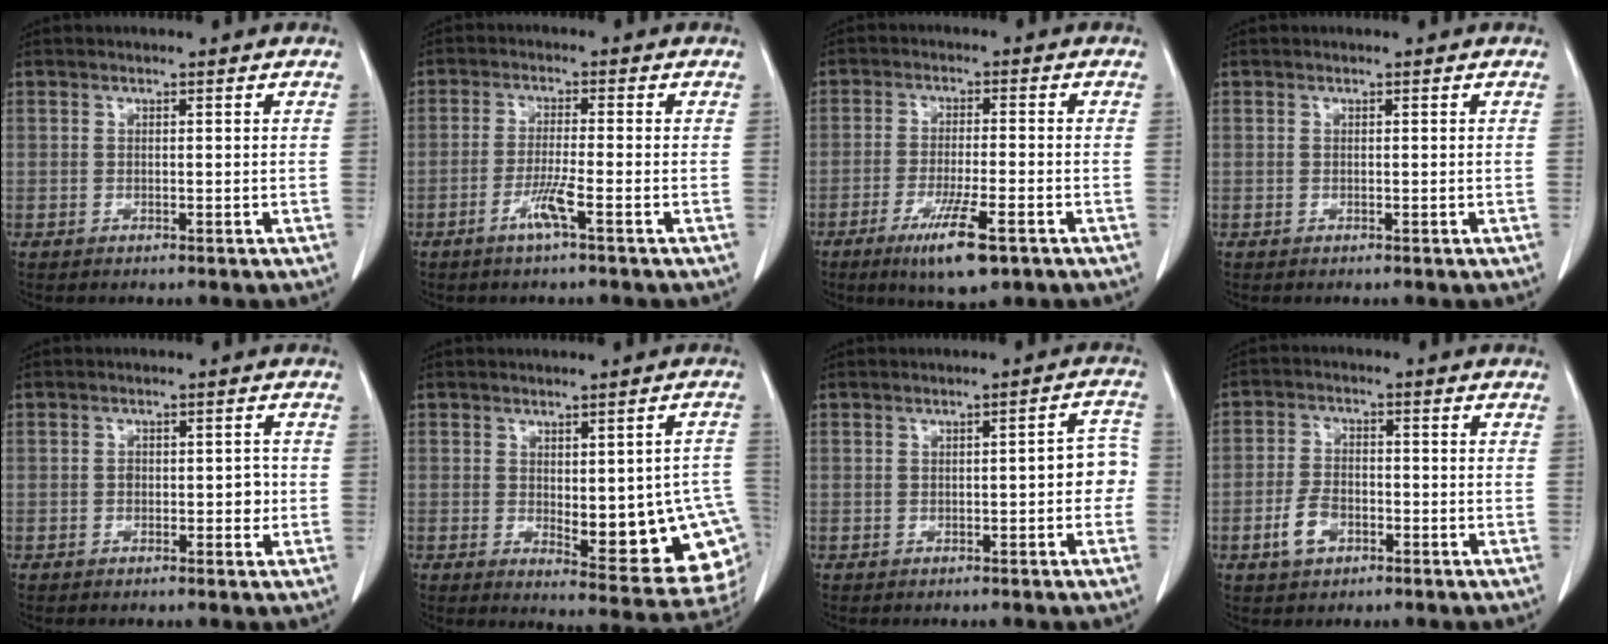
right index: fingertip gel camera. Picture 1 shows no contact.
{"total": 4.0, "force": [-2.1, -0.4, 3.4], "torque": [-0.069, -0.008, -0.043]}
{"total": 8.4, "force": [-4.7, 0.9, 6.9], "torque": [-0.125, -0.020, -0.076]}
{"total": 0.0}
{"total": 2.7, "force": [-0.5, 1.5, 2.1], "torque": [-0.025, 0.005, -0.006]}
{"total": 16.5, "force": [-2.2, 5.4, 15.4], "torque": [-0.123, 0.010, -0.006]}
{"total": 4.4, "force": [-0.6, 1.2, 4.1], "torque": [-0.043, 0.021, -0.010]}
{"total": 5.0, "force": [-2.3, 3.1, 3.1], "torque": [-0.067, 0.005, -0.041]}